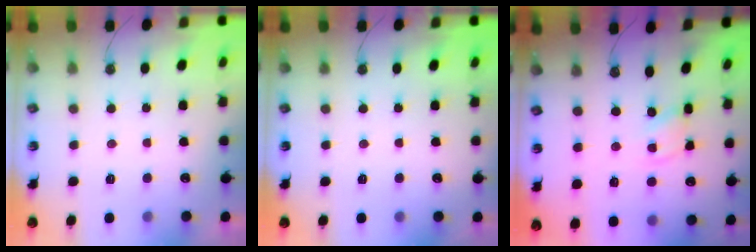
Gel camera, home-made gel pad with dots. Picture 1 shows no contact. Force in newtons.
{"total": 0.0}
{"total": 1.8, "press": 1.8, "slide": 0.2}